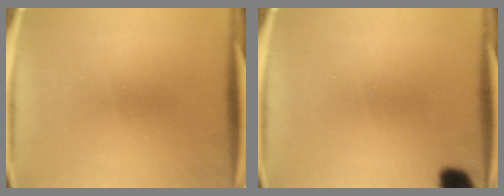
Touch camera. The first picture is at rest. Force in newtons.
{"total": 5.0}